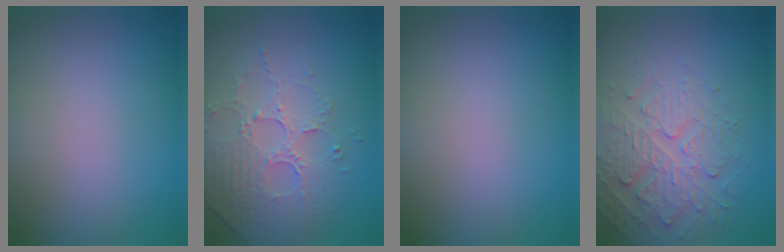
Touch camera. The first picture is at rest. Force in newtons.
{"total": 5.1, "press": 3.6, "slide": 3.6}
{"total": 0.0}
{"total": 4.3, "press": 3.8, "slide": 2.0}